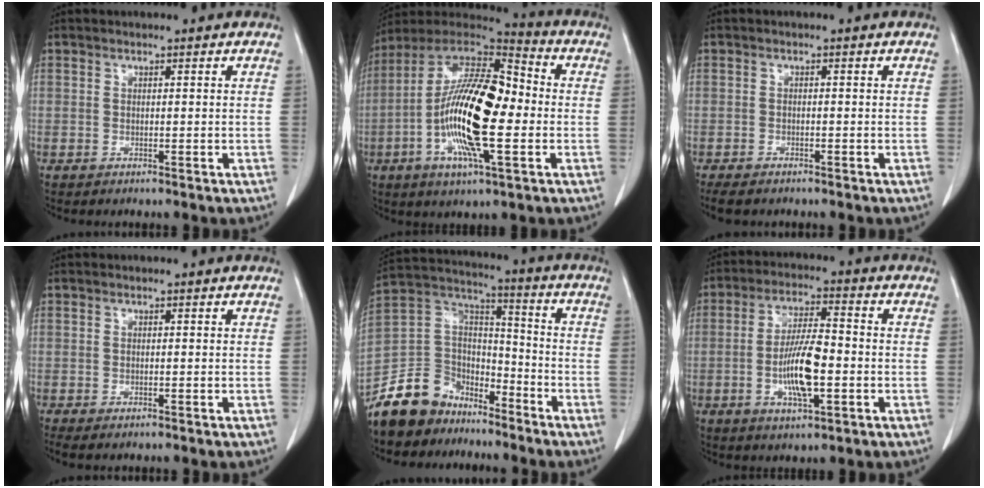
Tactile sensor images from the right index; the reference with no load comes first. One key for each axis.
{"total": 20.9, "fx": -2.8, "fy": 5.6, "fz": 20.0, "tx": -0.394, "ty": 0.009, "tz": -0.054}
{"total": 5.2, "fx": -4.0, "fy": 2.2, "fz": 2.5, "tx": -0.044, "ty": -0.008, "tz": -0.061}
{"total": 2.3, "fx": -1.1, "fy": 1.2, "fz": 1.7, "tx": -0.044, "ty": -0.001, "tz": -0.016}
{"total": 14.0, "fx": -10.7, "fy": 8.2, "fz": 3.5, "tx": -0.086, "ty": 0.052, "tz": -0.198}
{"total": 10.3, "fx": -2.2, "fy": 2.8, "fz": 9.7, "tx": -0.189, "ty": 0.002, "tz": -0.035}